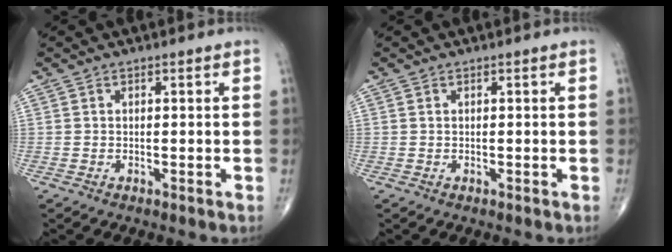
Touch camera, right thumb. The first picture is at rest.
{"total": 0.0}